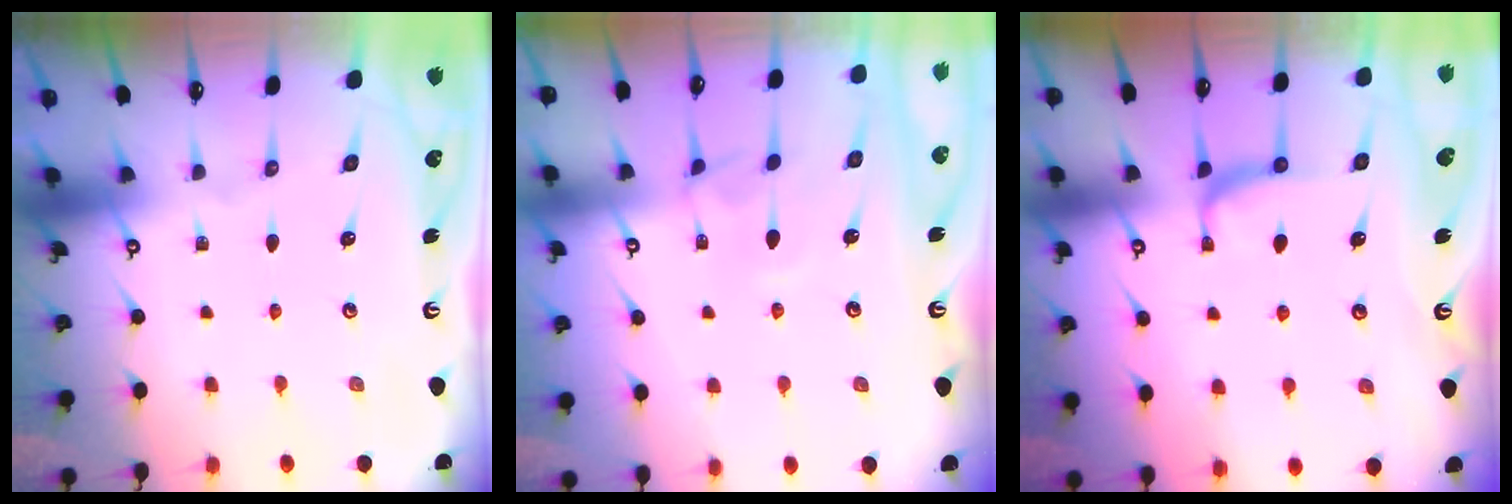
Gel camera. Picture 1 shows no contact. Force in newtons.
{"total": 3.0, "press": 3.0, "slide": 0.3}
{"total": 1.0, "press": 0.9, "slide": 0.4}